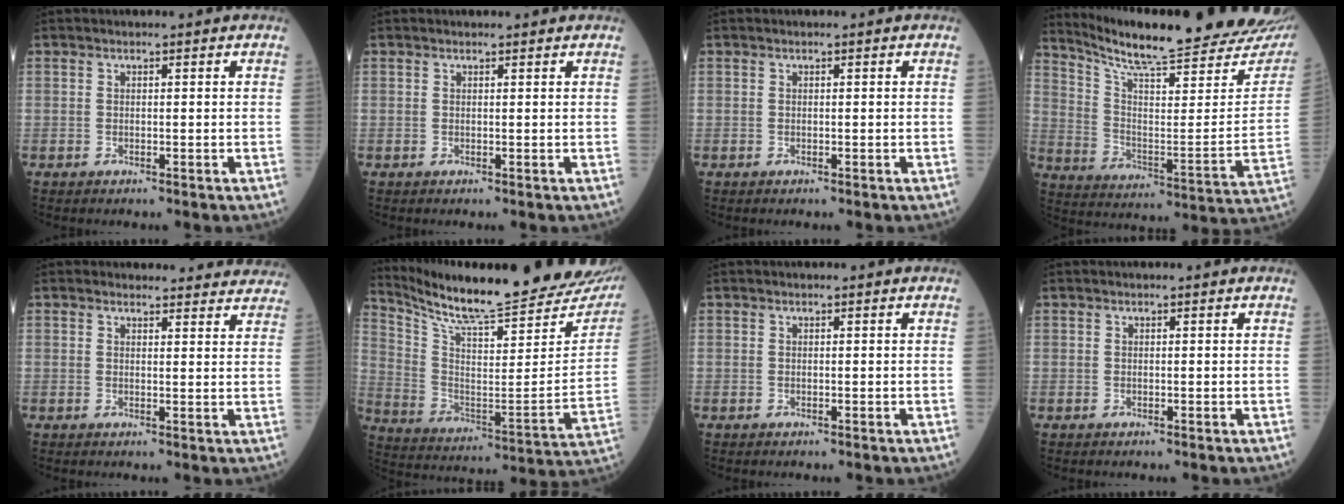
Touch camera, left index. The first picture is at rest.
{"total": 1.1, "force": [1.1, 0.2, 0.2], "torque": [-0.010, 0.004, 0.012]}
{"total": 0.0}
{"total": 27.9, "force": [24.2, 2.8, 13.6], "torque": [-0.218, -0.084, 0.327]}
{"total": 11.2, "force": [10.8, 2.9, 1.0], "torque": [0.031, -0.010, 0.090]}
{"total": 29.3, "force": [25.8, 3.6, 13.4], "torque": [-0.227, -0.091, 0.356]}
{"total": 0.0}
{"total": 0.0}